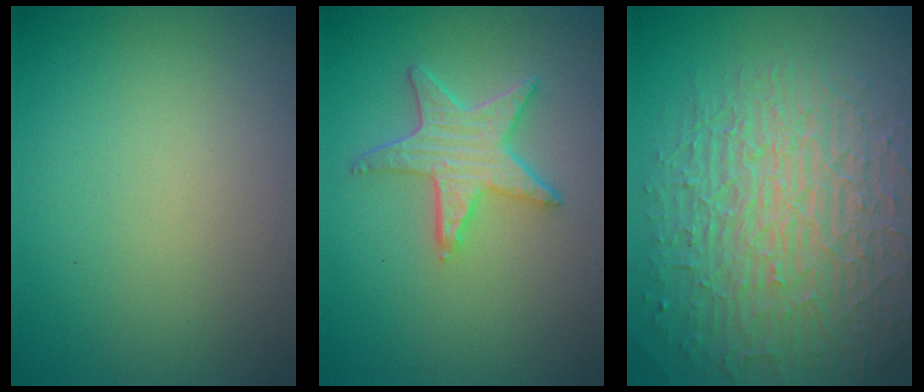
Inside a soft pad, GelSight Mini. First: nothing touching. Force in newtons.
{"total": 4.5, "press": 3.7, "slide": 2.6}
{"total": 9.9, "press": 6.5, "slide": 7.5}